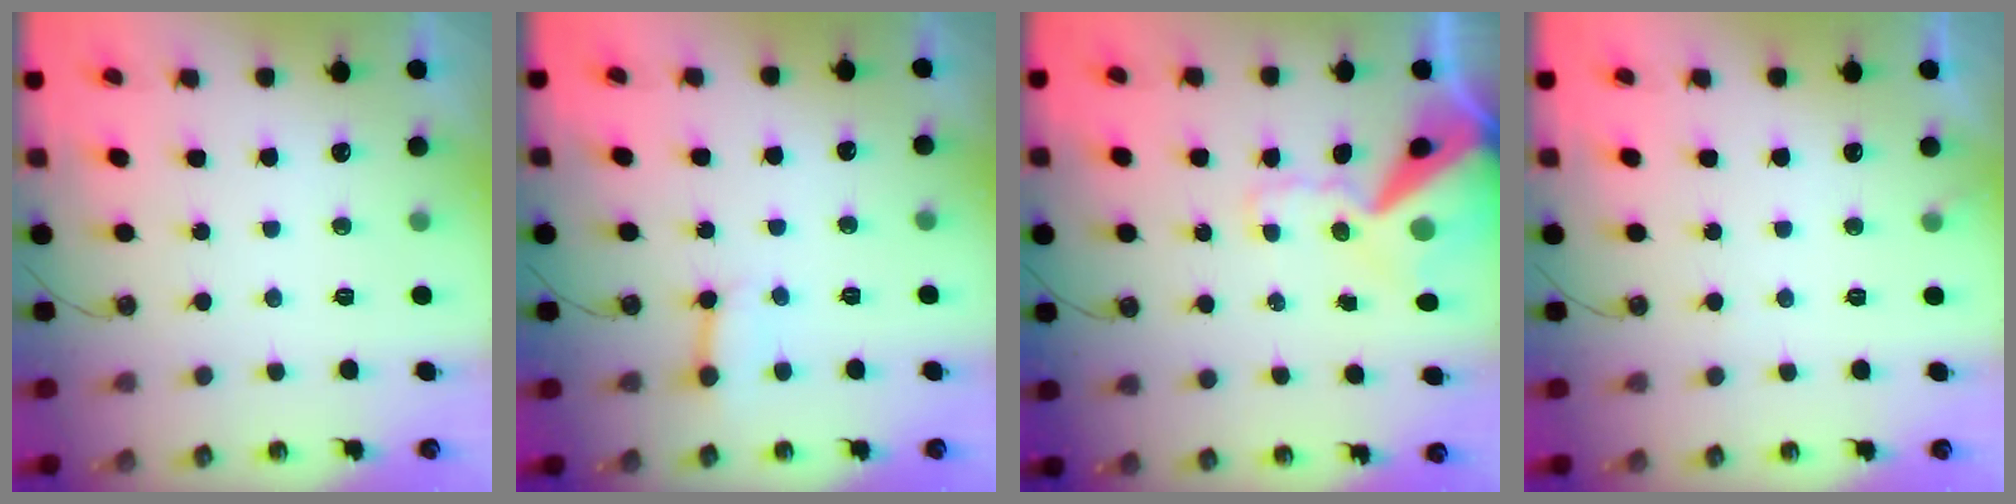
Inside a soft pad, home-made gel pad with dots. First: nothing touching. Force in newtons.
{"total": 3.8, "press": 3.7, "slide": 0.7}
{"total": 17.5, "press": 17.3, "slide": 2.8}
{"total": 4.4, "press": 4.4, "slide": 0.2}